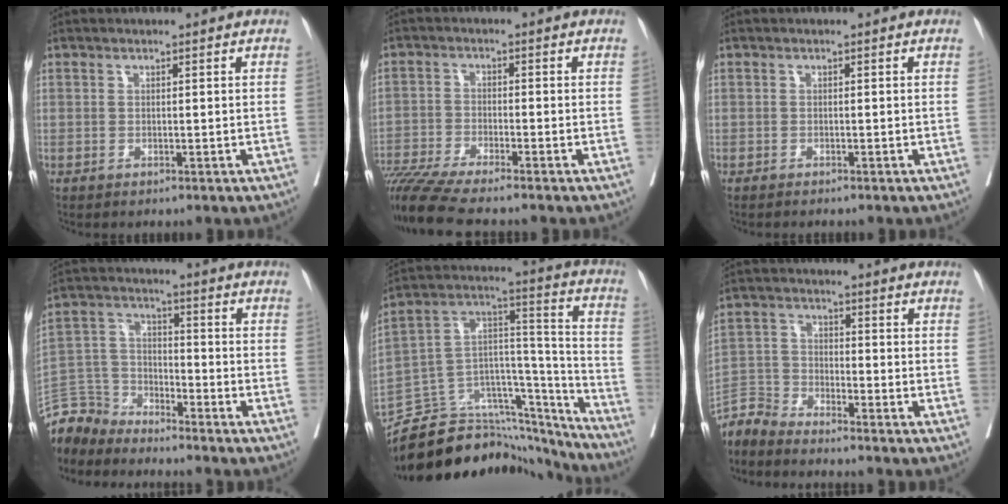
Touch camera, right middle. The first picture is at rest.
{"total": 11.1, "force": [-9.5, -0.3, 5.6], "torque": [-0.099, -0.028, -0.165]}
{"total": 1.3, "force": [-1.1, 0.0, 0.6], "torque": [-0.009, 0.000, -0.016]}
{"total": 7.3, "force": [-7.2, 1.4, -0.6], "torque": [0.012, 0.015, -0.147]}
{"total": 26.5, "force": [-23.7, 8.8, 7.7], "torque": [-0.126, 0.047, -0.358]}
{"total": 7.3, "force": [-7.3, -0.2, 0.6], "torque": [-0.010, 0.001, -0.147]}